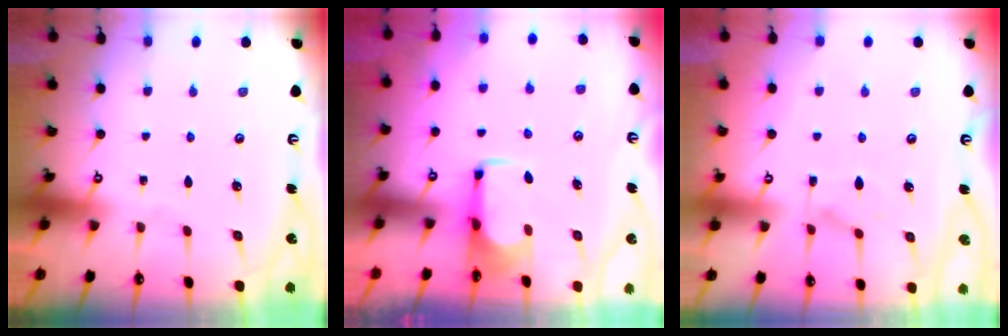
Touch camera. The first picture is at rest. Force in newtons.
{"total": 1.4, "press": 1.3, "slide": 0.6}
{"total": 2.0, "press": 1.4, "slide": 1.4}